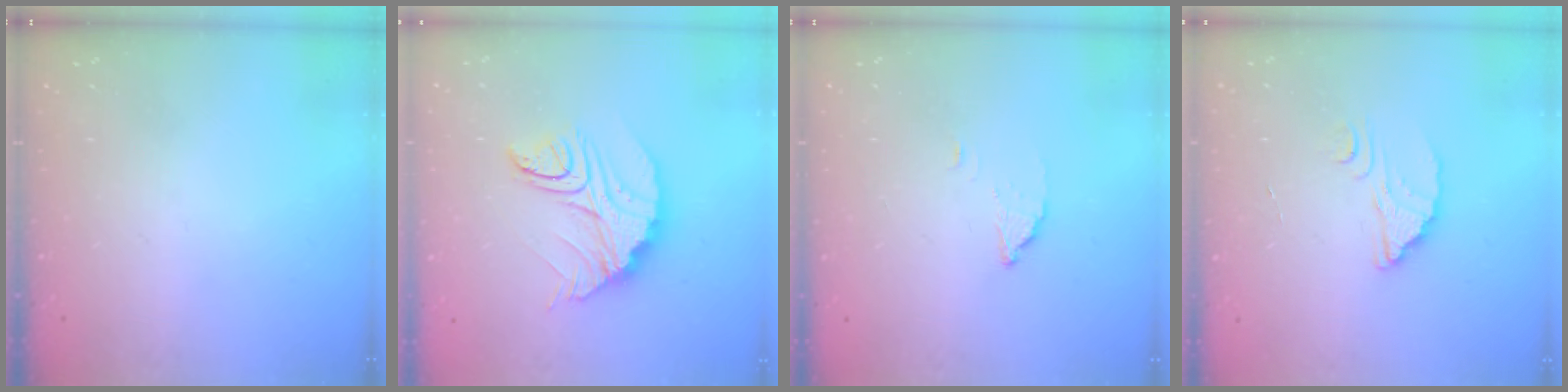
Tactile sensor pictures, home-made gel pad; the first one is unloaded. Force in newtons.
{"total": 13.0, "press": 13.0, "slide": 0.8}
{"total": 2.3, "press": 2.3, "slide": 0.1}
{"total": 2.9, "press": 2.9, "slide": 0.1}